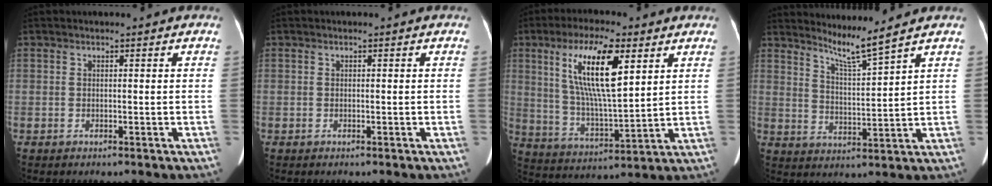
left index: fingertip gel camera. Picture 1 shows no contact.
{"total": 0.0}
{"total": 13.8, "force": [5.6, 2.8, 12.3], "torque": [-0.248, 0.004, 0.104]}
{"total": 5.6, "force": [4.8, -2.0, 1.9], "torque": [-0.046, -0.026, 0.095]}